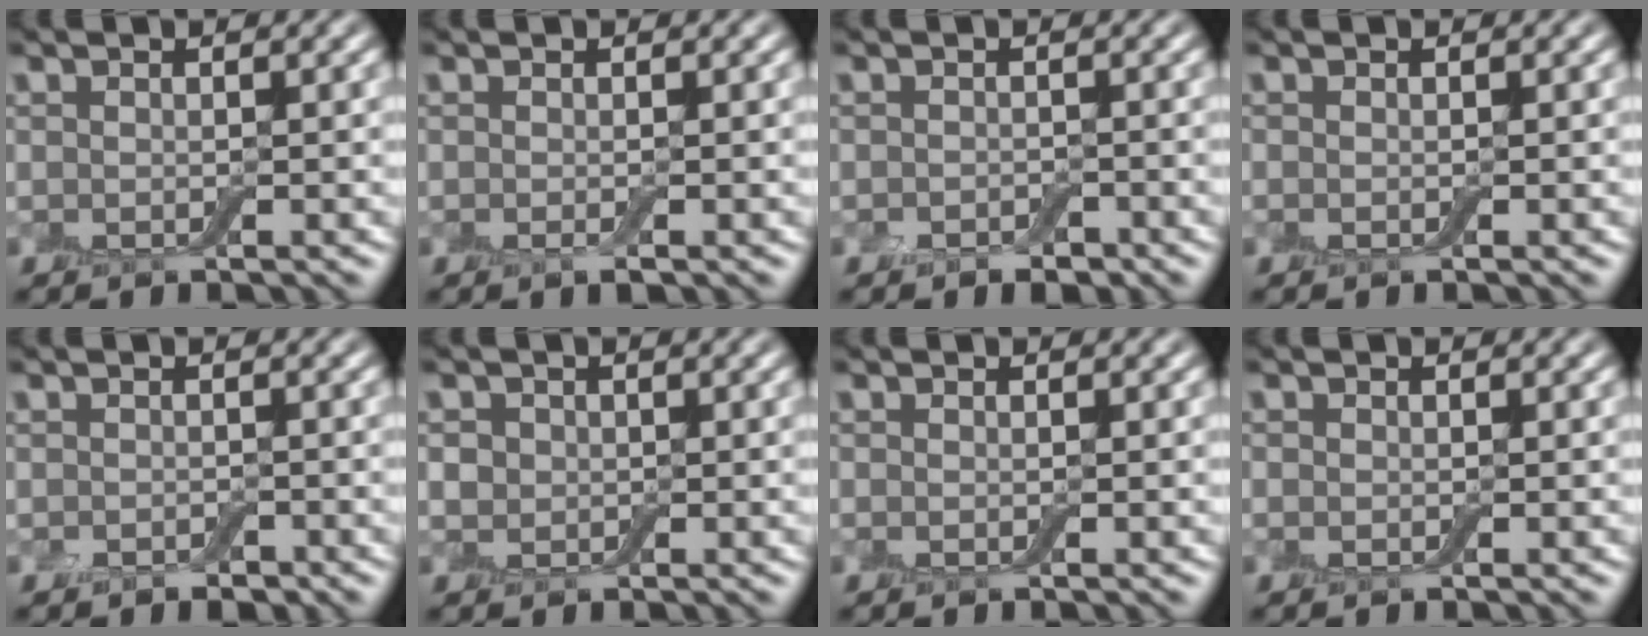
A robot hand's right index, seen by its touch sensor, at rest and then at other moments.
{"total": 0.7, "force": [-0.2, 0.1, 0.7], "torque": [-0.012, -0.005, -0.004]}
{"total": 1.4, "force": [-1.0, 0.8, 0.6], "torque": [-0.010, -0.001, -0.019]}
{"total": 0.0}
{"total": 1.1, "force": [-0.7, 0.6, 0.4], "torque": [-0.006, -0.001, -0.013]}
{"total": 1.4, "force": [0.1, 1.4, 0.4], "torque": [-0.003, -0.001, -0.001]}
{"total": 0.0}
{"total": 0.5, "force": [-0.1, 0.5, 0.1], "torque": [-0.001, -0.003, -0.002]}